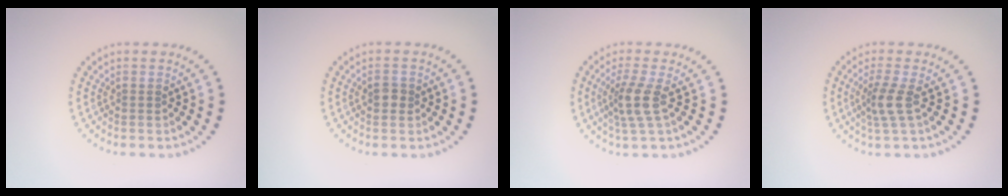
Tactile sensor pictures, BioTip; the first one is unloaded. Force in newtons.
{"total": 1.4, "press": 1.4, "slide": 0.1}
{"total": 2.9, "press": 2.2, "slide": 1.9}
{"total": 2.3, "press": 1.8, "slide": 1.5}